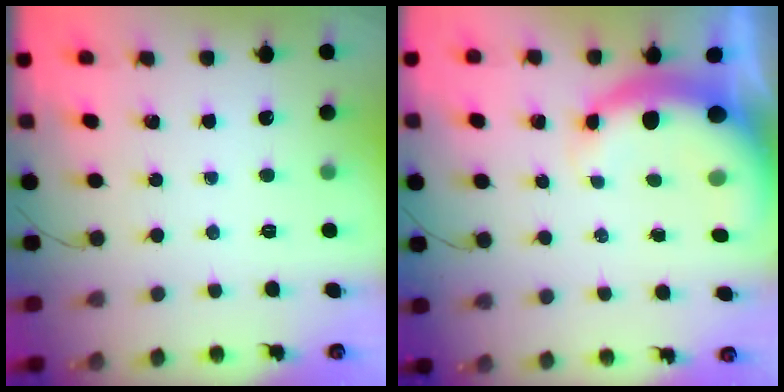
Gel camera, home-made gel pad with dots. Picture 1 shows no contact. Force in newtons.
{"total": 6.9, "press": 6.7, "slide": 1.6}